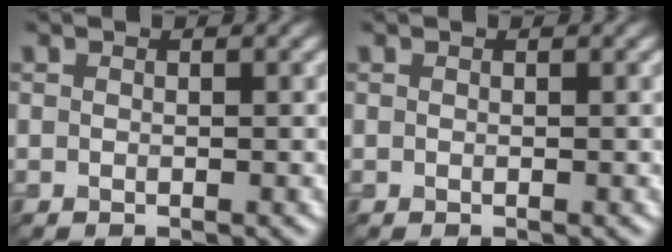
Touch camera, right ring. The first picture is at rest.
{"total": 0.0}